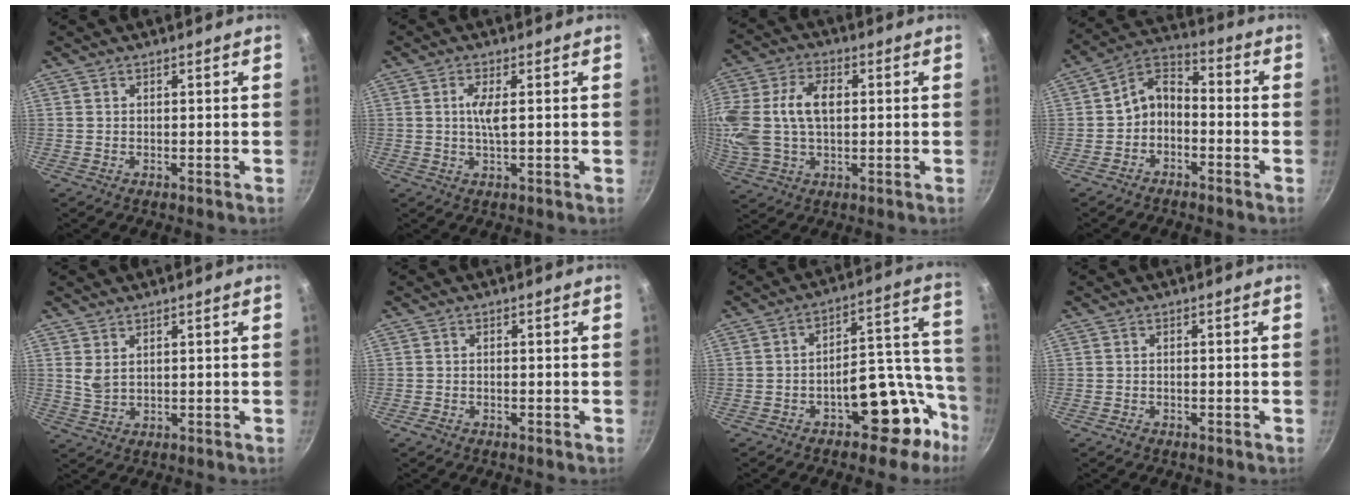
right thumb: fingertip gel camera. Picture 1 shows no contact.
{"total": 3.7, "force": [0.4, 0.8, 3.6], "torque": [-0.080, 0.000, 0.007]}
{"total": 16.9, "force": [2.0, 10.9, 12.7], "torque": [-0.272, 0.025, 0.035]}
{"total": 7.3, "force": [-2.7, 5.0, 4.6], "torque": [-0.073, 0.058, -0.061]}
{"total": 2.7, "force": [1.4, 1.4, 1.8], "torque": [-0.034, -0.012, 0.032]}
{"total": 1.2, "force": [-0.9, 0.6, 0.6], "torque": [-0.021, 0.010, -0.016]}
{"total": 14.1, "force": [-7.5, 8.3, 8.6], "torque": [-0.027, 0.101, -0.096]}
{"total": 1.1, "force": [-0.8, 0.5, 0.5], "torque": [-0.016, 0.008, -0.013]}